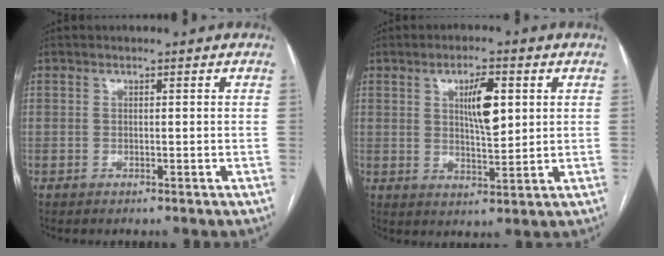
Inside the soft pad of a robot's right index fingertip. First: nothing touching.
{"total": 6.4, "force": [2.1, 1.6, 5.8], "torque": [-0.102, 0.001, 0.040]}